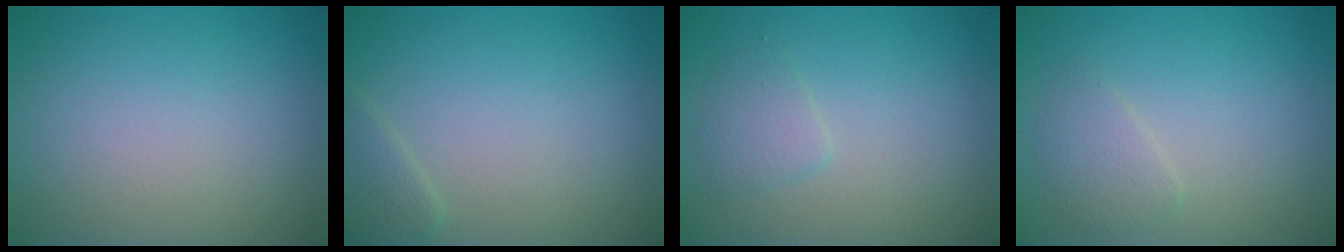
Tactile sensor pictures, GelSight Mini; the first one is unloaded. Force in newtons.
{"total": 1.4, "press": 1.4, "slide": 0.1}
{"total": 1.6, "press": 1.6, "slide": 0.1}
{"total": 1.7, "press": 1.7, "slide": 0.1}